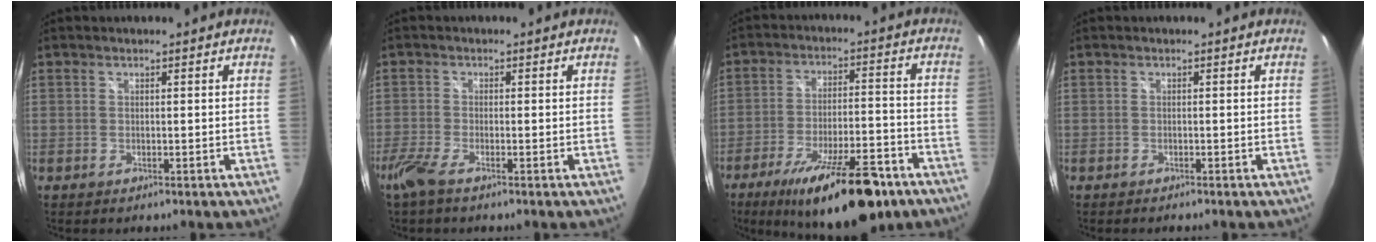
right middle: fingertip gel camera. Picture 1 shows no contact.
{"total": 3.5, "force": [-2.5, 0.2, 2.4], "torque": [-0.062, -0.011, -0.054]}
{"total": 20.2, "force": [-13.7, 5.9, 13.6], "torque": [-0.227, -0.026, -0.201]}
{"total": 0.9, "force": [-0.9, 0.1, 0.3], "torque": [-0.006, -0.007, -0.016]}